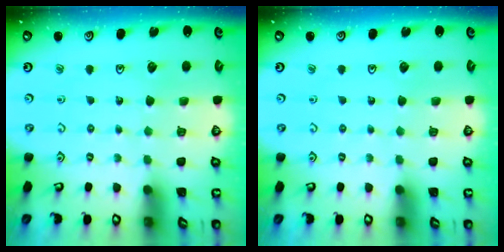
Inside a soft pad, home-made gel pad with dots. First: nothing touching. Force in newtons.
{"total": 0.0}